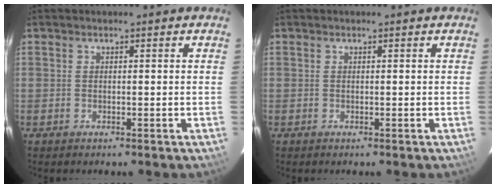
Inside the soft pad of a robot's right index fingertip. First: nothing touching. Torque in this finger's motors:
{"motor_torque": [0.00, 0.00, 0.00, 0.00]}